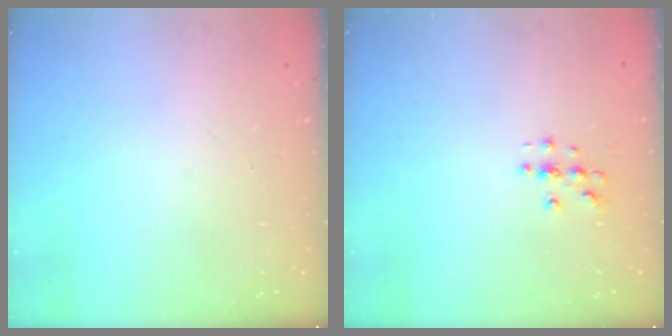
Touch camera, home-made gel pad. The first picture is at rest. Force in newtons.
{"total": 2.8, "press": 2.8, "slide": 0.2}